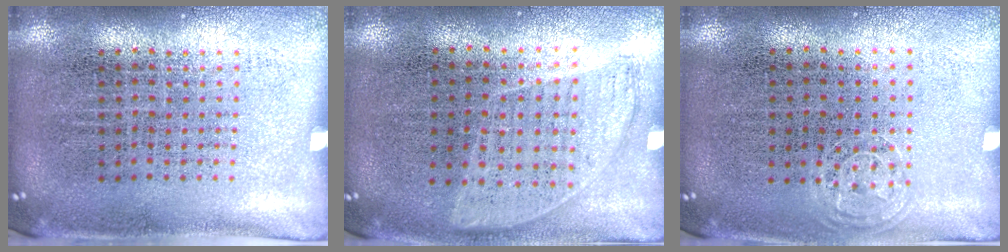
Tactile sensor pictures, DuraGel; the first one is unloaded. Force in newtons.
{"total": 0.9, "press": 0.8, "slide": 0.5}
{"total": 0.7, "press": 0.6, "slide": 0.3}